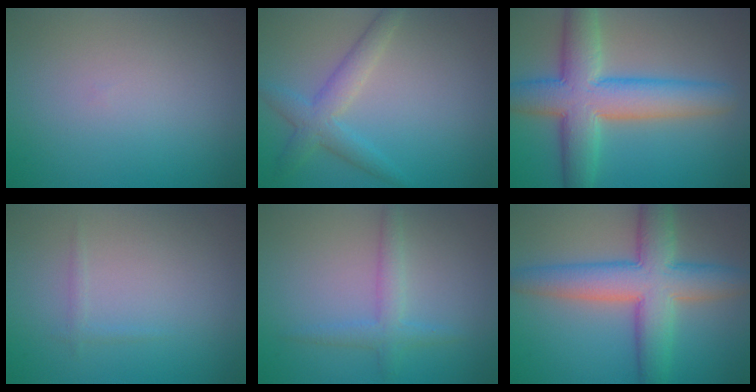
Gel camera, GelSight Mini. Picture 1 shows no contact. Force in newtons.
{"total": 3.3, "press": 3.3, "slide": 0.2}
{"total": 9.1, "press": 9.1, "slide": 0.3}
{"total": 0.6, "press": 0.6, "slide": 0.0}
{"total": 2.3, "press": 2.3, "slide": 0.1}
{"total": 8.4, "press": 8.4, "slide": 0.4}